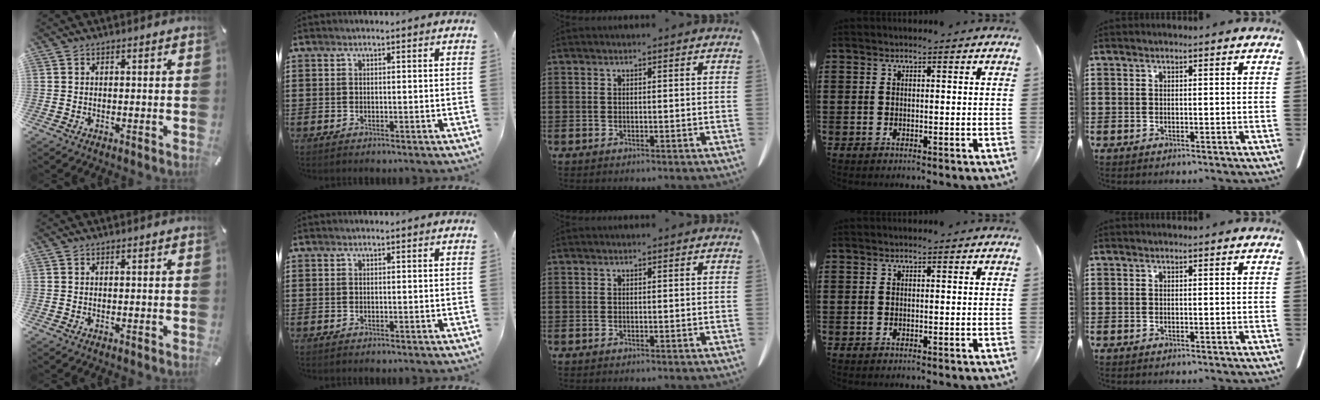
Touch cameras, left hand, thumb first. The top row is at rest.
{}